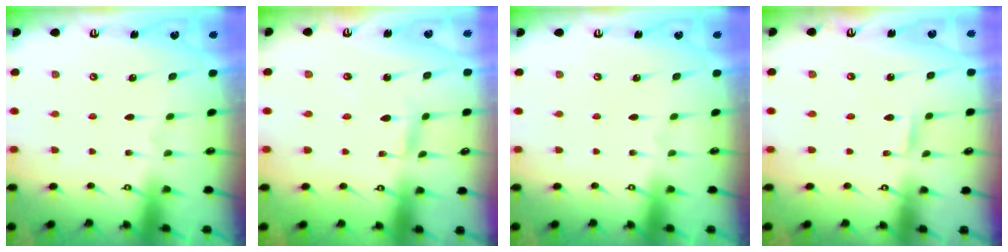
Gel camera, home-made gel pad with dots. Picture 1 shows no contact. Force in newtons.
{"total": 2.1, "press": 2.1, "slide": 0.1}
{"total": 0.0}
{"total": 1.3, "press": 1.3, "slide": 0.2}